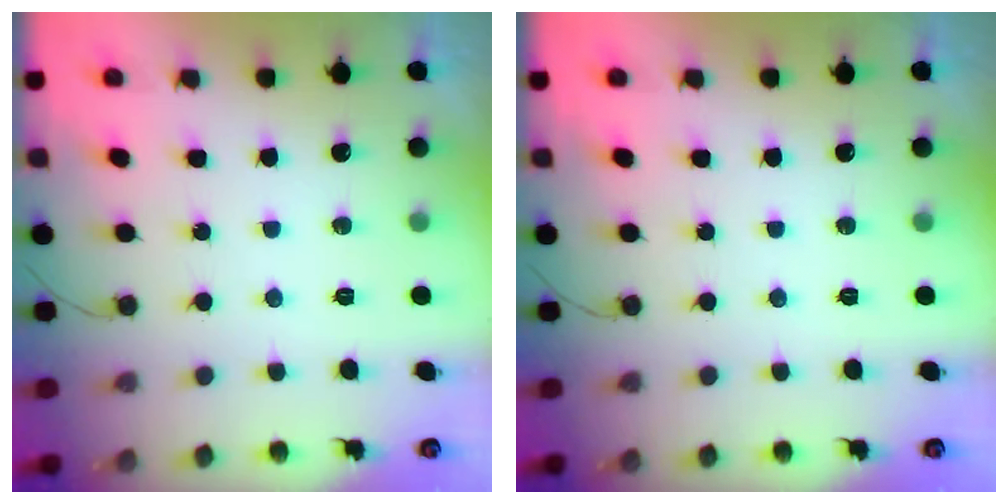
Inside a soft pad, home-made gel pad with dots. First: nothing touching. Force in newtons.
{"total": 0.0}